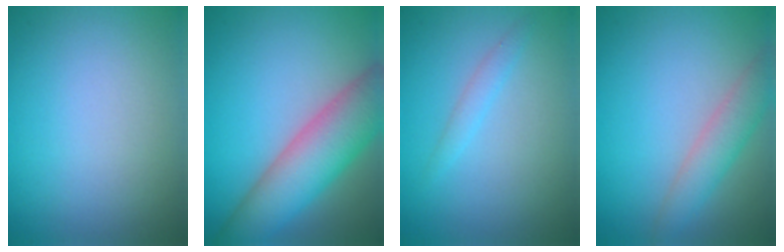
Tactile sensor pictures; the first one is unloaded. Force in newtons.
{"total": 8.3, "press": 8.3, "slide": 0.5}
{"total": 1.2, "press": 1.2, "slide": 0.1}
{"total": 3.2, "press": 3.2, "slide": 0.1}